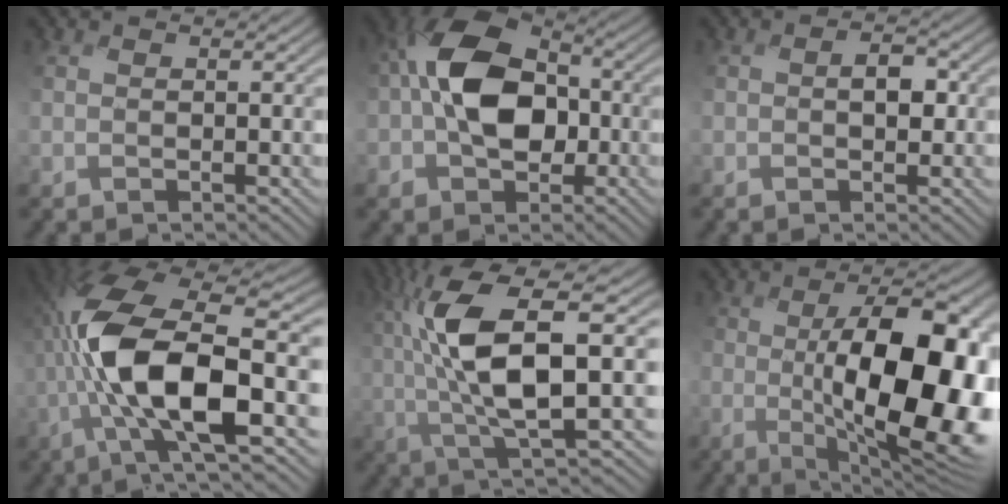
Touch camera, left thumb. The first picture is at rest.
{"total": 12.5, "force": [-0.9, 8.6, 9.0], "torque": [-0.164, 0.019, -0.035]}
{"total": 2.4, "force": [-0.3, 1.4, 1.9], "torque": [-0.030, 0.001, -0.011]}
{"total": 13.1, "force": [-2.6, 4.4, 12.1], "torque": [-0.258, 0.000, -0.064]}
{"total": 12.1, "force": [1.0, 3.9, 11.4], "torque": [-0.235, 0.007, 0.018]}
{"total": 14.8, "force": [-0.9, 6.0, 13.5], "torque": [-0.189, -0.011, -0.011]}